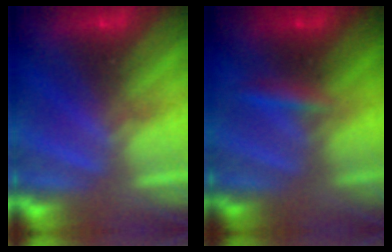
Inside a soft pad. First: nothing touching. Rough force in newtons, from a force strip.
{"total": 2.4}